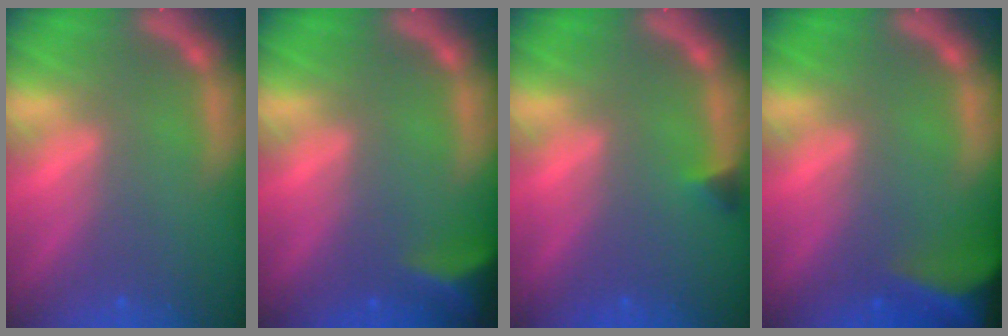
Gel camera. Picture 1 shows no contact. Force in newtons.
{"total": 4.5}
{"total": 0.9}
{"total": 10.0}